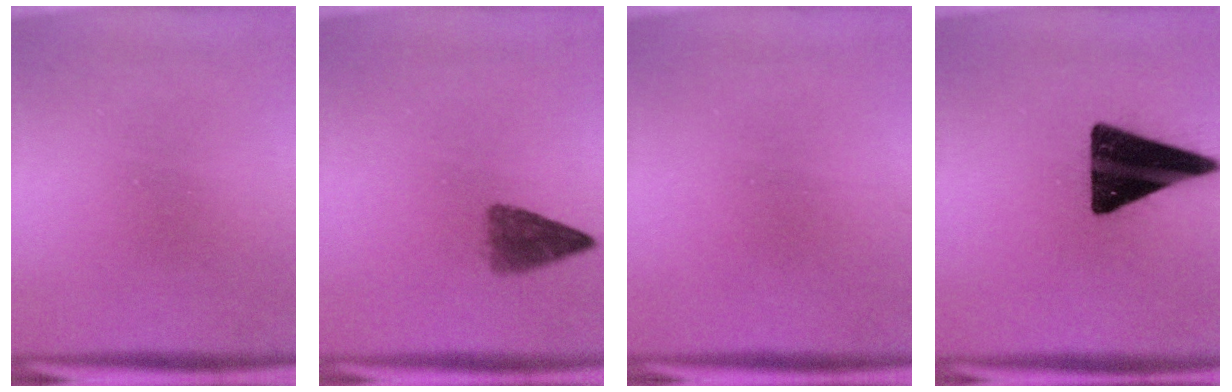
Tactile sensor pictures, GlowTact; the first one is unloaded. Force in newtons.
{"total": 2.7}
{"total": 1.1}
{"total": 18.6}